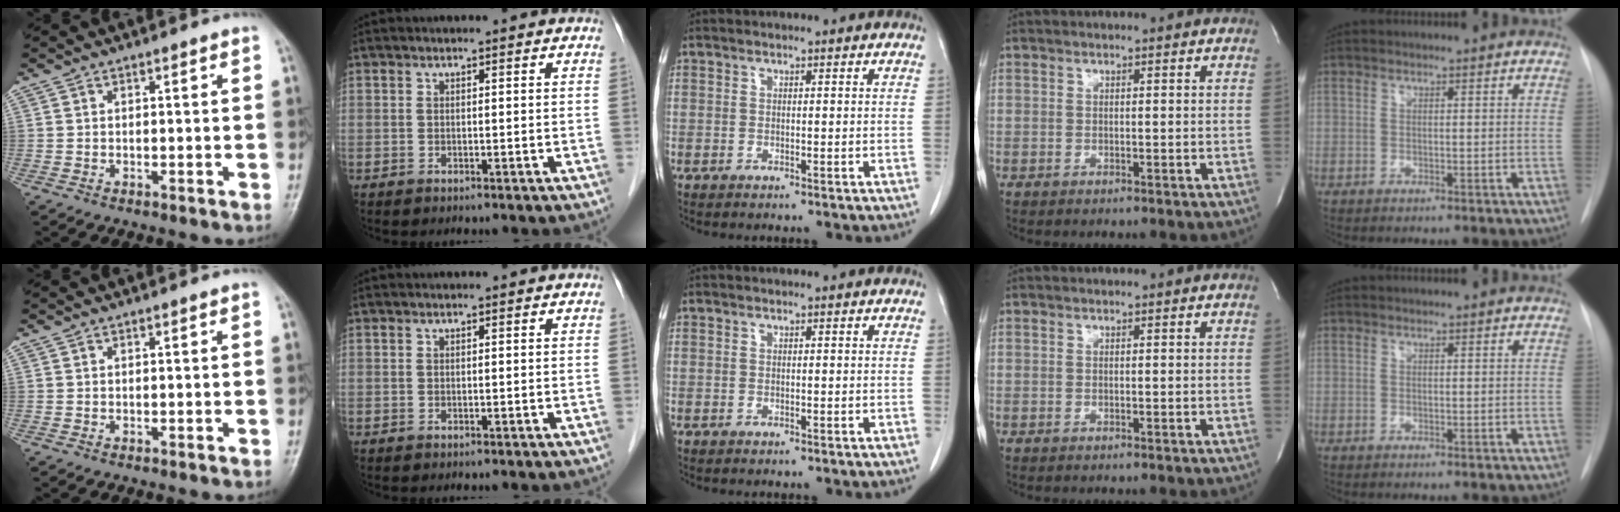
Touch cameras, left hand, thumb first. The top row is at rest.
{}